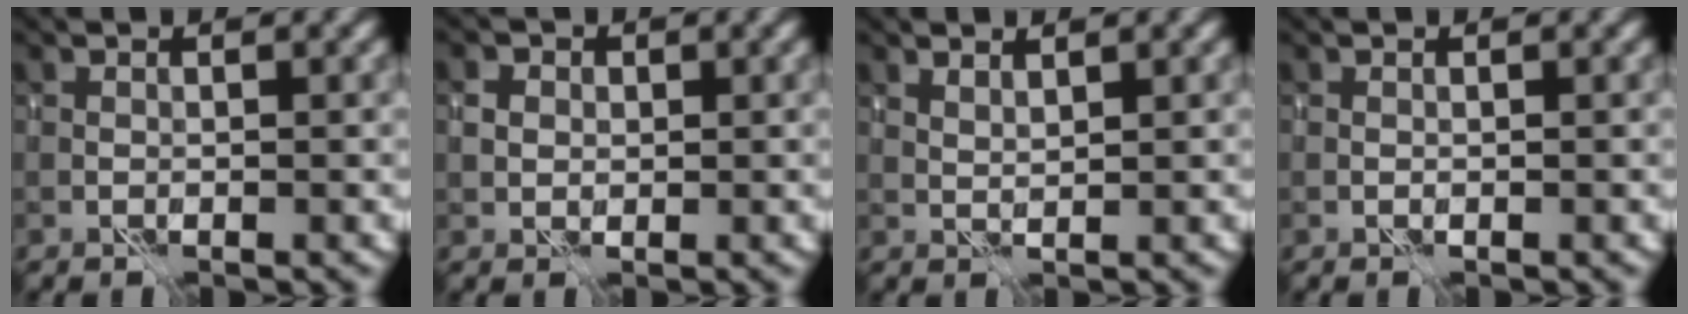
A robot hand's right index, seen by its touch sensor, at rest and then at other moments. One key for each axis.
{"total": 1.7, "fx": 0.5, "fy": 1.5, "fz": 0.7, "tx": -0.015, "ty": 0.005, "tz": 0.006}
{"total": 1.3, "fx": 1.3, "fy": -0.1, "fz": 0.3, "tx": -0.015, "ty": -0.001, "tz": 0.026}
{"total": 0.0}